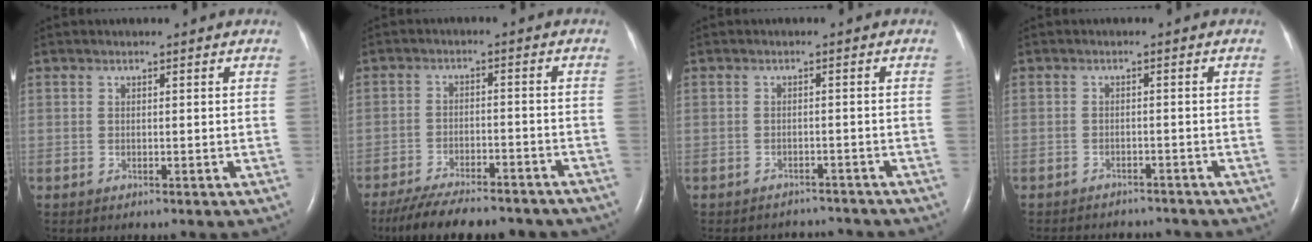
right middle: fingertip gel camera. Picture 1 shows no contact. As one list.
[{"total": 17.2, "force": [-15.0, 3.9, 7.6], "torque": [-0.142, -0.015, -0.209]}, {"total": 6.2, "force": [-6.1, 1.4, 0.0], "torque": [-0.002, 0.008, -0.075]}, {"total": 8.6, "force": [-8.0, 2.5, 1.8], "torque": [-0.034, 0.001, -0.098]}]